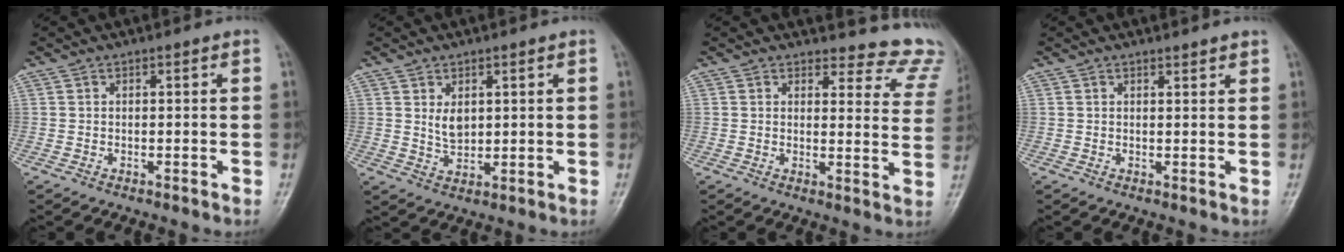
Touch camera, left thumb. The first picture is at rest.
{"total": 3.6, "force": [1.3, 2.3, 2.5], "torque": [-0.033, -0.017, 0.034]}
{"total": 12.1, "force": [11.6, 3.5, 0.2], "torque": [0.053, -0.116, 0.095]}
{"total": 1.2, "force": [1.1, 0.1, 0.3], "torque": [0.003, -0.009, 0.019]}